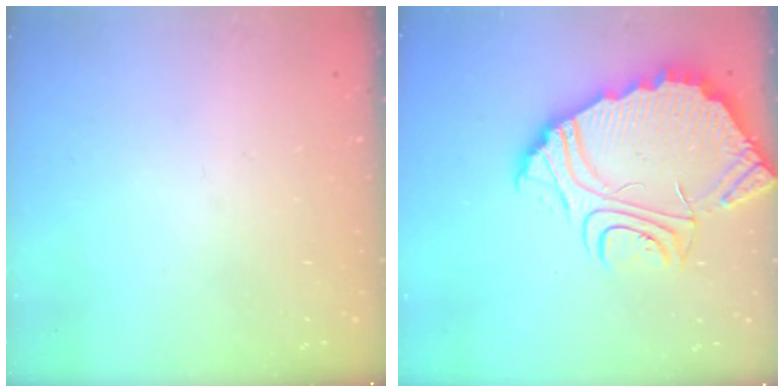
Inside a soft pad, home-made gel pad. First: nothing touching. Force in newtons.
{"total": 18.6, "press": 18.5, "slide": 1.8}